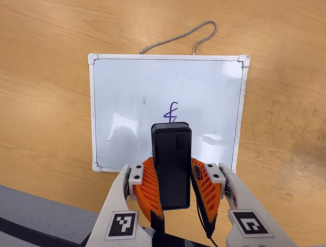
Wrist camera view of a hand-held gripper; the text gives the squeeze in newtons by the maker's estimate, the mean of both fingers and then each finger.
{"total": 7.1, "left": 6.6, "right": 7.7}